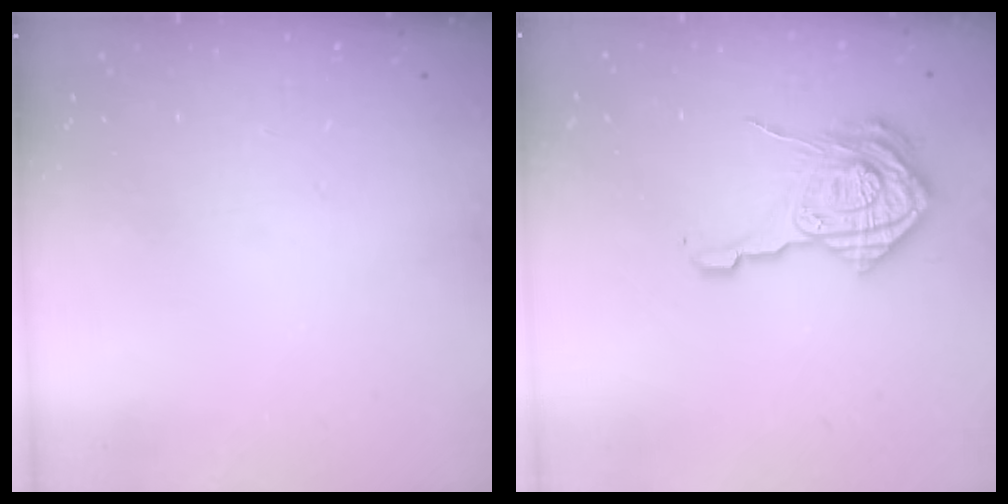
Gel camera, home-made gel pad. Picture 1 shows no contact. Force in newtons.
{"total": 17.6, "press": 17.6, "slide": 1.2}